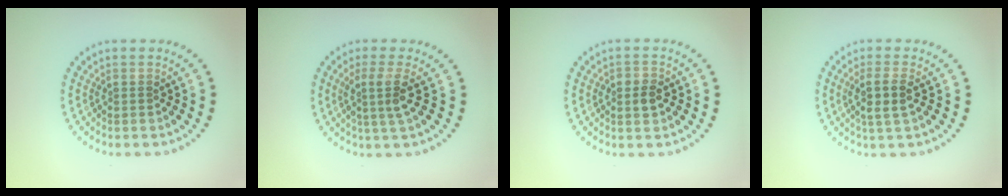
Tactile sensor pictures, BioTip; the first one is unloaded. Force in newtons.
{"total": 2.6, "press": 2.0, "slide": 1.7}
{"total": 1.9, "press": 1.9, "slide": 0.0}
{"total": 2.5, "press": 2.2, "slide": 1.1}